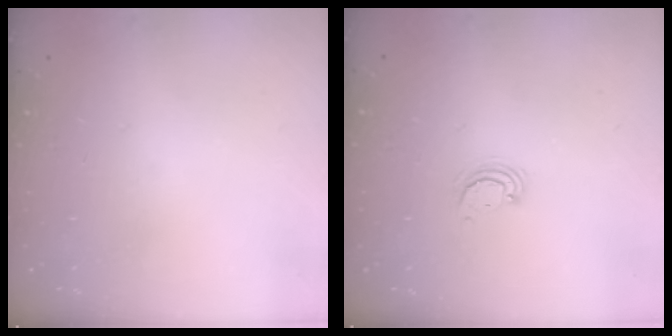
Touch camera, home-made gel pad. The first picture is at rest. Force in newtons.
{"total": 3.0, "press": 3.0, "slide": 0.2}